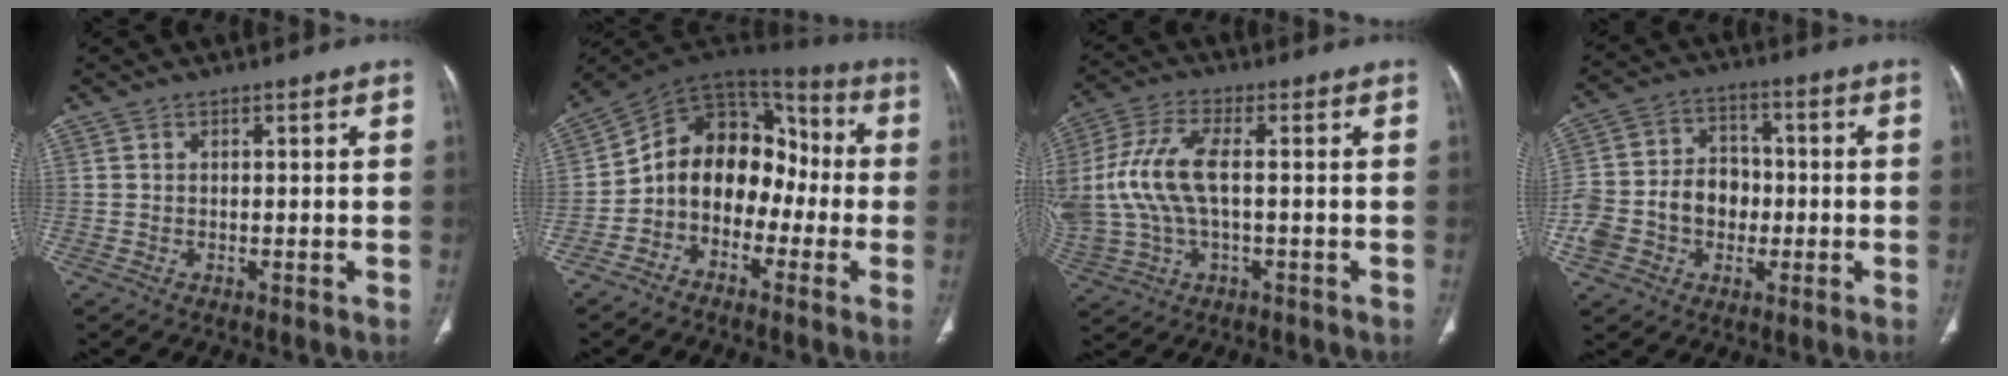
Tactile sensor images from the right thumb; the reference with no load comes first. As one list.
[{"total": 14.5, "force": [-3.2, 10.9, 8.9], "torque": [-0.094, 0.084, -0.068]}, {"total": 13.8, "force": [0.4, 6.7, 12.1], "torque": [-0.291, 0.020, 0.014]}, {"total": 14.5, "force": [-2.8, 11.6, 8.2], "torque": [-0.131, 0.040, -0.049]}]